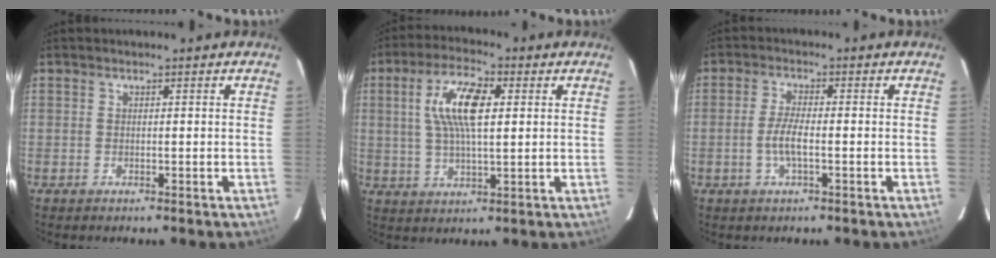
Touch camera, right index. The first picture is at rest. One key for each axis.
{"total": 10.6, "fx": 2.5, "fy": 3.7, "fz": 9.7, "tx": -0.185, "ty": 0.014, "tz": 0.047}
{"total": 4.4, "fx": -1.2, "fy": 0.9, "fz": 4.1, "tx": -0.084, "ty": 0.000, "tz": -0.024}